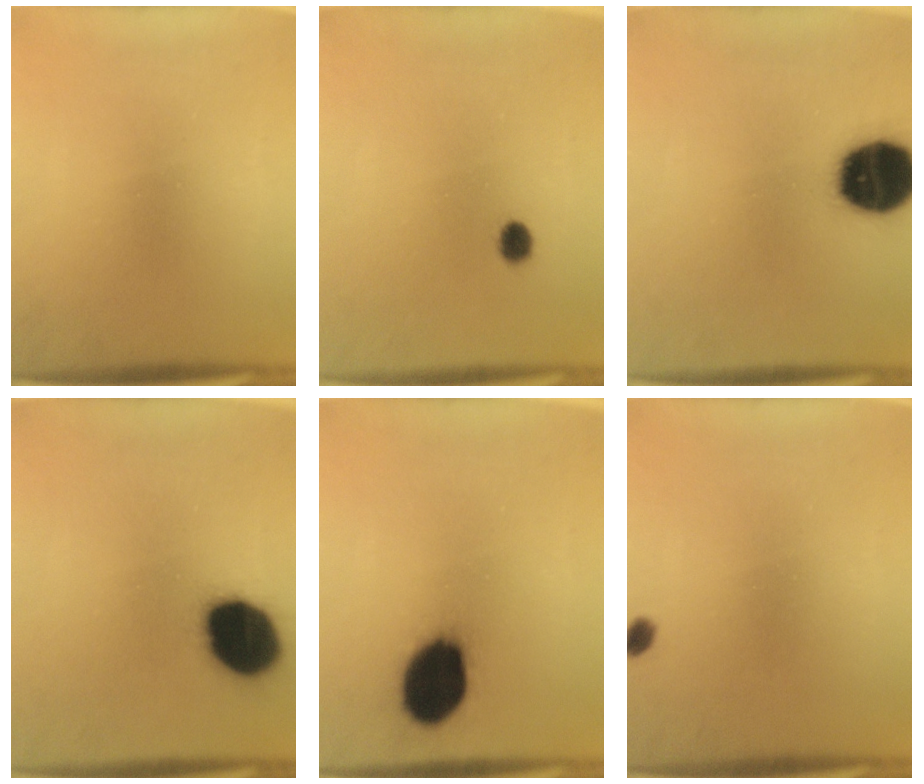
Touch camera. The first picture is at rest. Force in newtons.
{"total": 2.6}
{"total": 19.5}
{"total": 18.2}
{"total": 14.2}
{"total": 1.3}